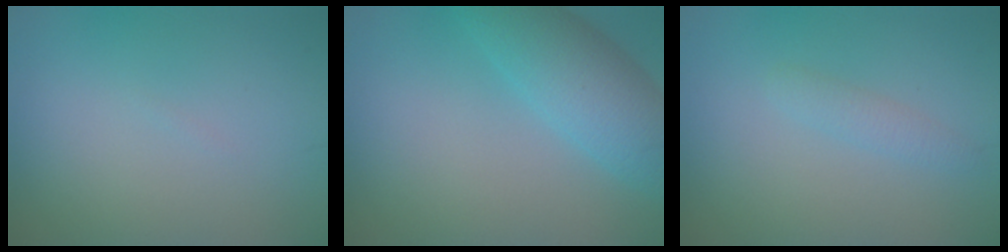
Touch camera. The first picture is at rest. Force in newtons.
{"total": 5.9, "press": 5.9, "slide": 0.2}
{"total": 1.3, "press": 1.3, "slide": 0.0}